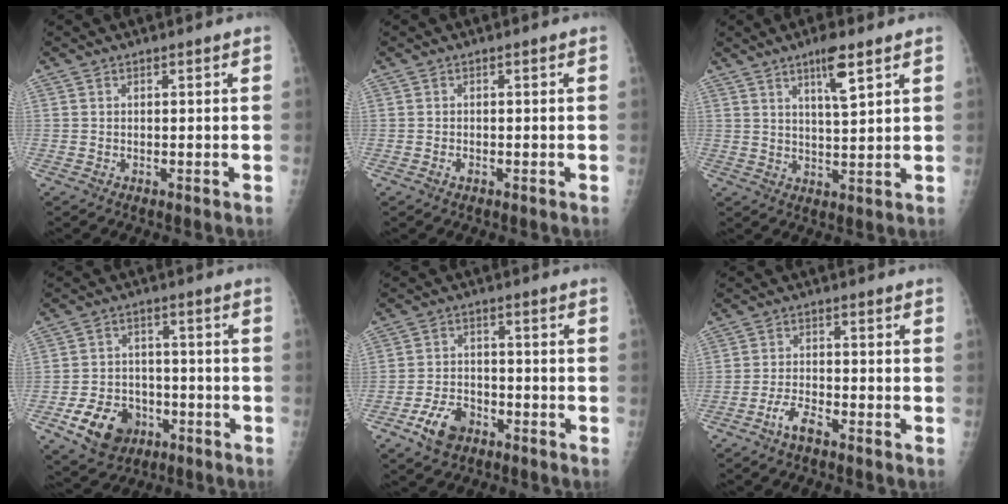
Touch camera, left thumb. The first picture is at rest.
{"total": 1.0, "force": [-0.5, 0.5, 0.6], "torque": [-0.011, 0.005, -0.009]}
{"total": 6.4, "force": [3.8, 1.1, 5.1], "torque": [-0.086, -0.024, 0.067]}
{"total": 10.7, "force": [-4.7, 8.1, 5.1], "torque": [-0.064, 0.026, -0.069]}
{"total": 7.0, "force": [-4.0, 4.5, 3.7], "torque": [-0.059, 0.024, -0.069]}
{"total": 3.9, "force": [-2.8, 1.1, 2.5], "torque": [-0.054, 0.020, -0.053]}